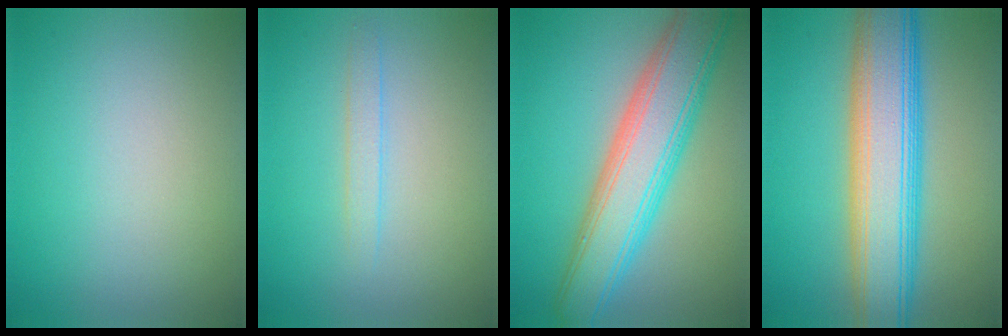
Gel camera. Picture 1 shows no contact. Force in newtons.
{"total": 1.2, "press": 1.2, "slide": 0.0}
{"total": 8.4, "press": 8.4, "slide": 0.3}
{"total": 9.9, "press": 9.9, "slide": 0.4}